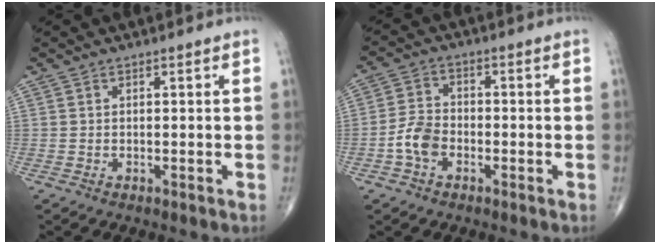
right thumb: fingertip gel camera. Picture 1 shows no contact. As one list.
[{"total": 5.6, "force": [-2.3, 3.8, 3.5], "torque": [-0.061, 0.021, -0.051]}]